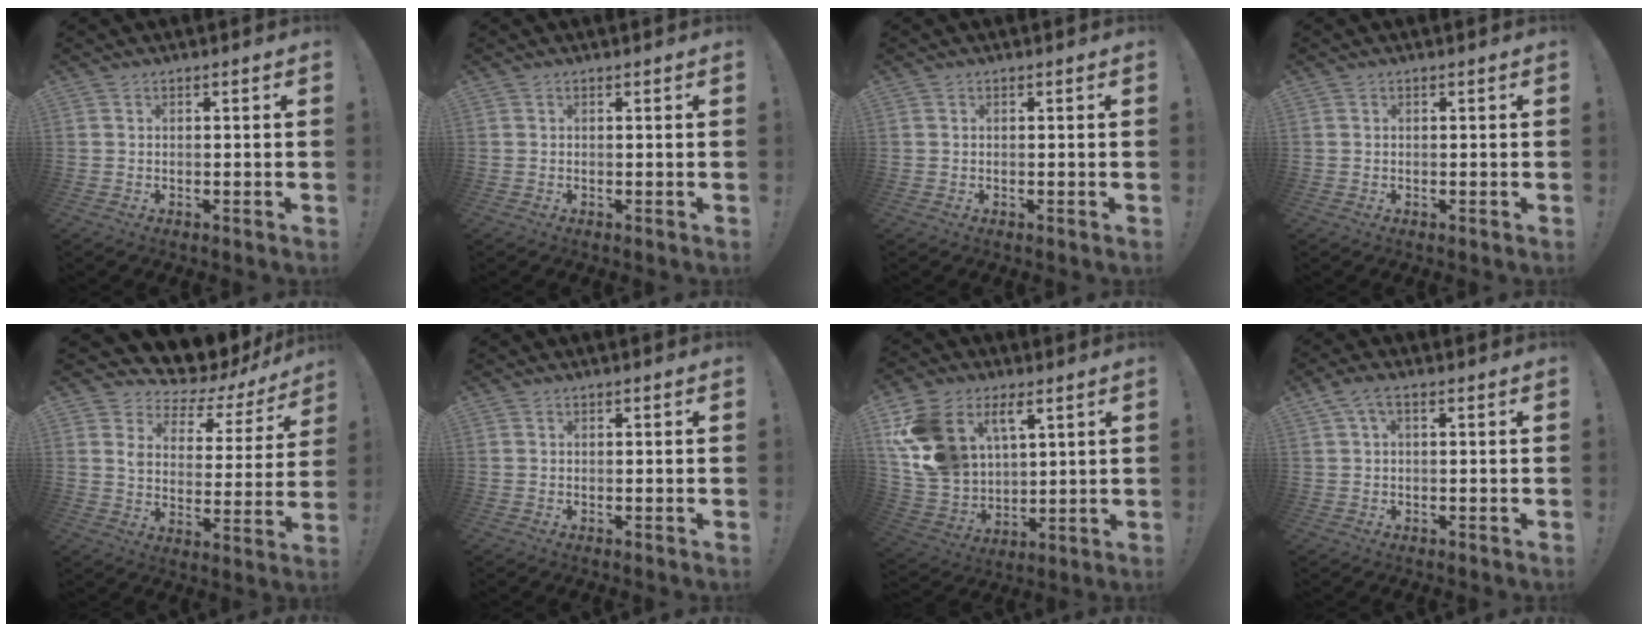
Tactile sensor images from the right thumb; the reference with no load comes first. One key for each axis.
{"total": 0.0}
{"total": 0.0}
{"total": 0.0}
{"total": 6.7, "fx": 5.4, "fy": 2.7, "fz": 2.7, "tx": -0.059, "ty": -0.063, "tz": 0.090}
{"total": 0.0}
{"total": 15.9, "fx": 8.1, "fy": 10.6, "fz": 8.7, "tx": -0.191, "ty": -0.046, "tz": 0.154}
{"total": 3.3, "fx": 1.1, "fy": 1.3, "fz": 2.8, "tx": -0.058, "ty": 0.002, "tz": 0.021}